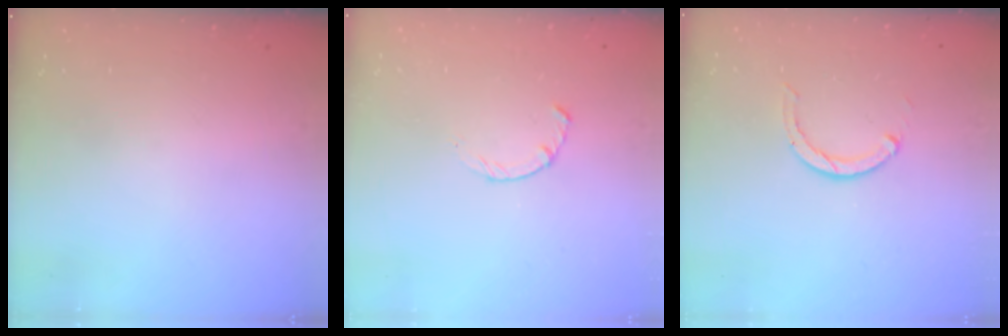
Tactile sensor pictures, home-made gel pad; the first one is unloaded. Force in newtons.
{"total": 2.4, "press": 2.3, "slide": 0.4}
{"total": 2.2, "press": 2.2, "slide": 0.3}